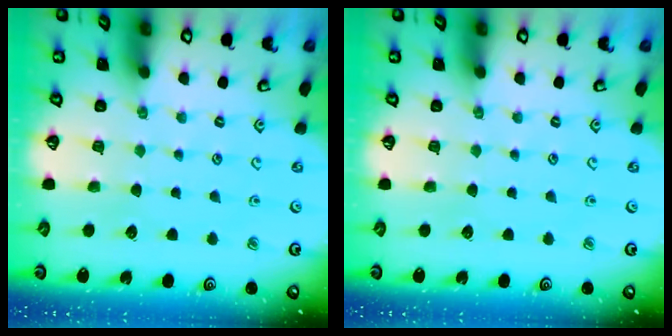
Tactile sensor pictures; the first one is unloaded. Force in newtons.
{"total": 0.0}